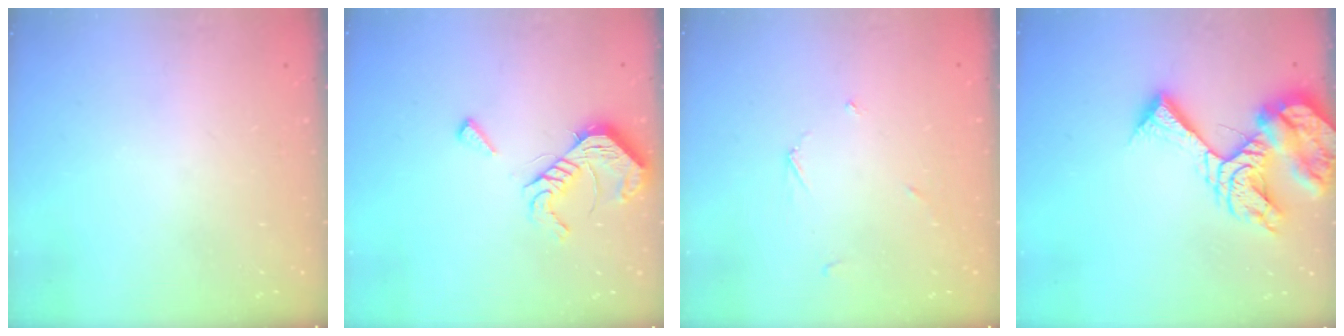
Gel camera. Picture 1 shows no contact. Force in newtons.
{"total": 11.1, "press": 11.1, "slide": 0.8}
{"total": 3.0, "press": 3.0, "slide": 0.3}
{"total": 14.8, "press": 14.7, "slide": 1.8}